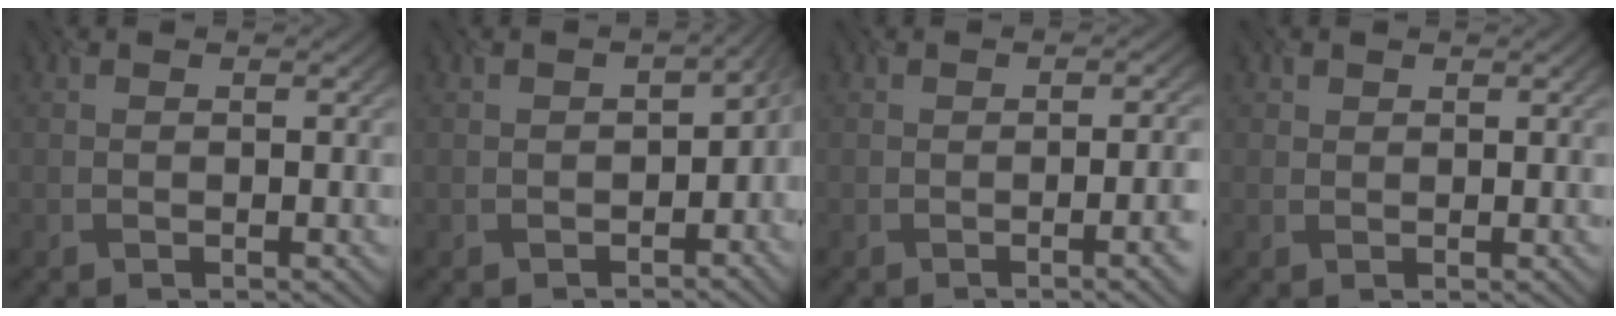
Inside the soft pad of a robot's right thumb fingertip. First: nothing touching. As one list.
[{"total": 5.0, "force": [-2.0, 3.3, 3.2], "torque": [-0.031, -0.018, -0.017]}, {"total": 5.5, "force": [-1.9, 1.9, 4.8], "torque": [-0.043, 0.002, -0.019]}, {"total": 1.3, "force": [0.8, 1.0, -0.1], "torque": [0.005, 0.001, 0.022]}]